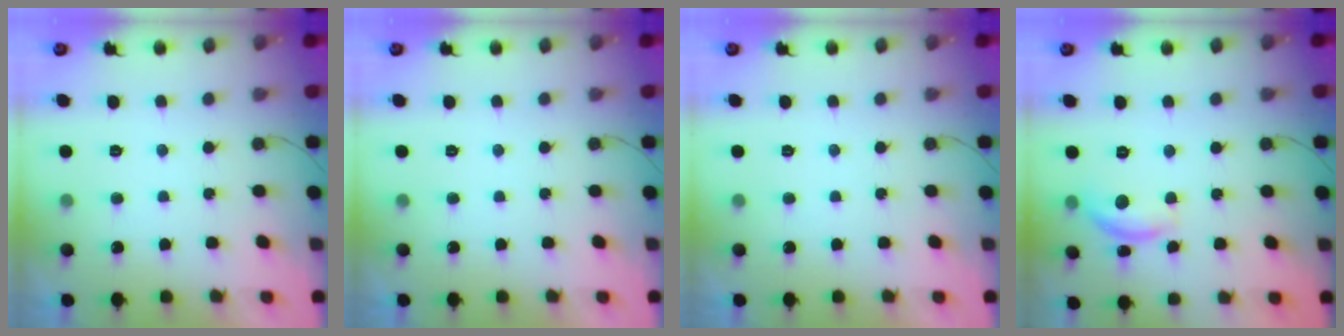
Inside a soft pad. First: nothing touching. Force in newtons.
{"total": 0.0}
{"total": 0.0}
{"total": 9.7, "press": 9.7, "slide": 0.7}